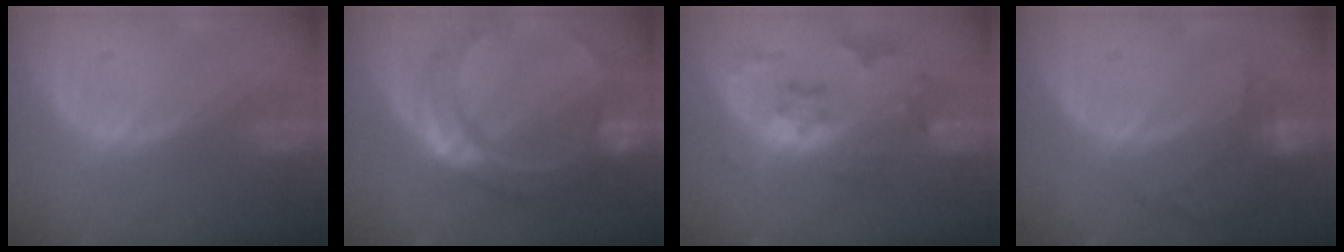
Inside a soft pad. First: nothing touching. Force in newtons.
{"total": 11.0, "press": 11.0, "slide": 0.9}
{"total": 7.4, "press": 6.6, "slide": 3.4}
{"total": 6.3, "press": 5.9, "slide": 2.3}